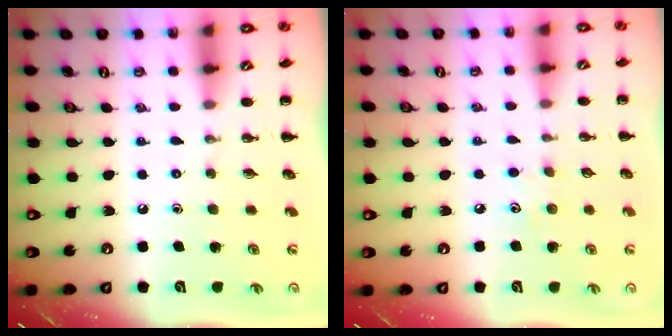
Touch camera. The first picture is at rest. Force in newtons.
{"total": 3.9, "press": 3.7, "slide": 1.0}